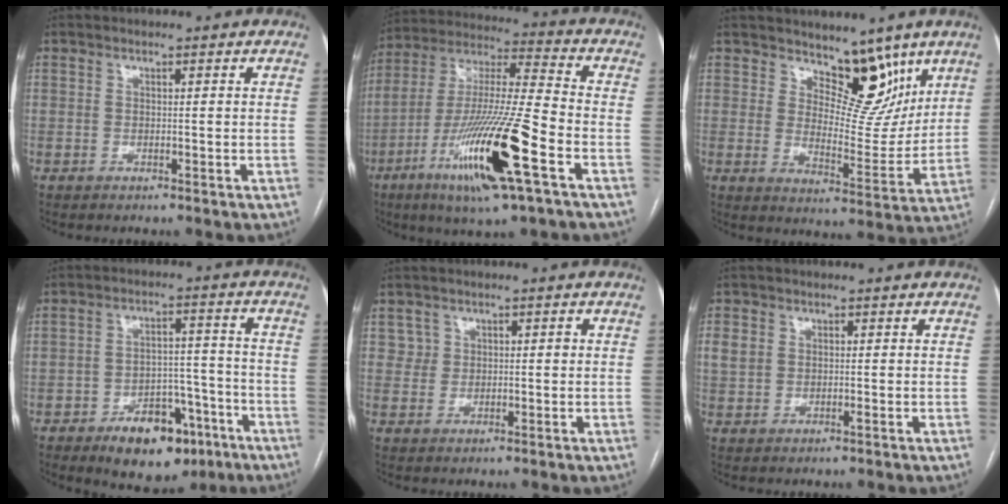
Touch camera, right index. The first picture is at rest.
{"total": 20.6, "force": [-8.6, 1.7, 18.6], "torque": [-0.367, -0.027, -0.155]}
{"total": 9.7, "force": [7.0, 4.8, 4.7], "torque": [-0.051, -0.011, 0.115]}
{"total": 11.5, "force": [-6.9, 6.1, 6.9], "torque": [-0.090, 0.018, -0.098]}
{"total": 2.5, "force": [0.9, 2.3, 0.4], "torque": [-0.002, 0.006, 0.015]}
{"total": 2.9, "force": [0.6, 2.5, 1.5], "torque": [-0.037, 0.009, 0.012]}